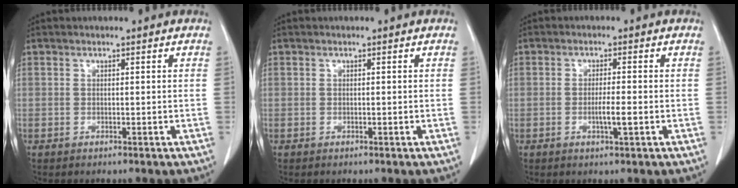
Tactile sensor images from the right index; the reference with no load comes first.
{"total": 0.0}
{"total": 2.9, "force": [-0.8, 0.0, 2.8], "torque": [-0.052, -0.003, -0.012]}